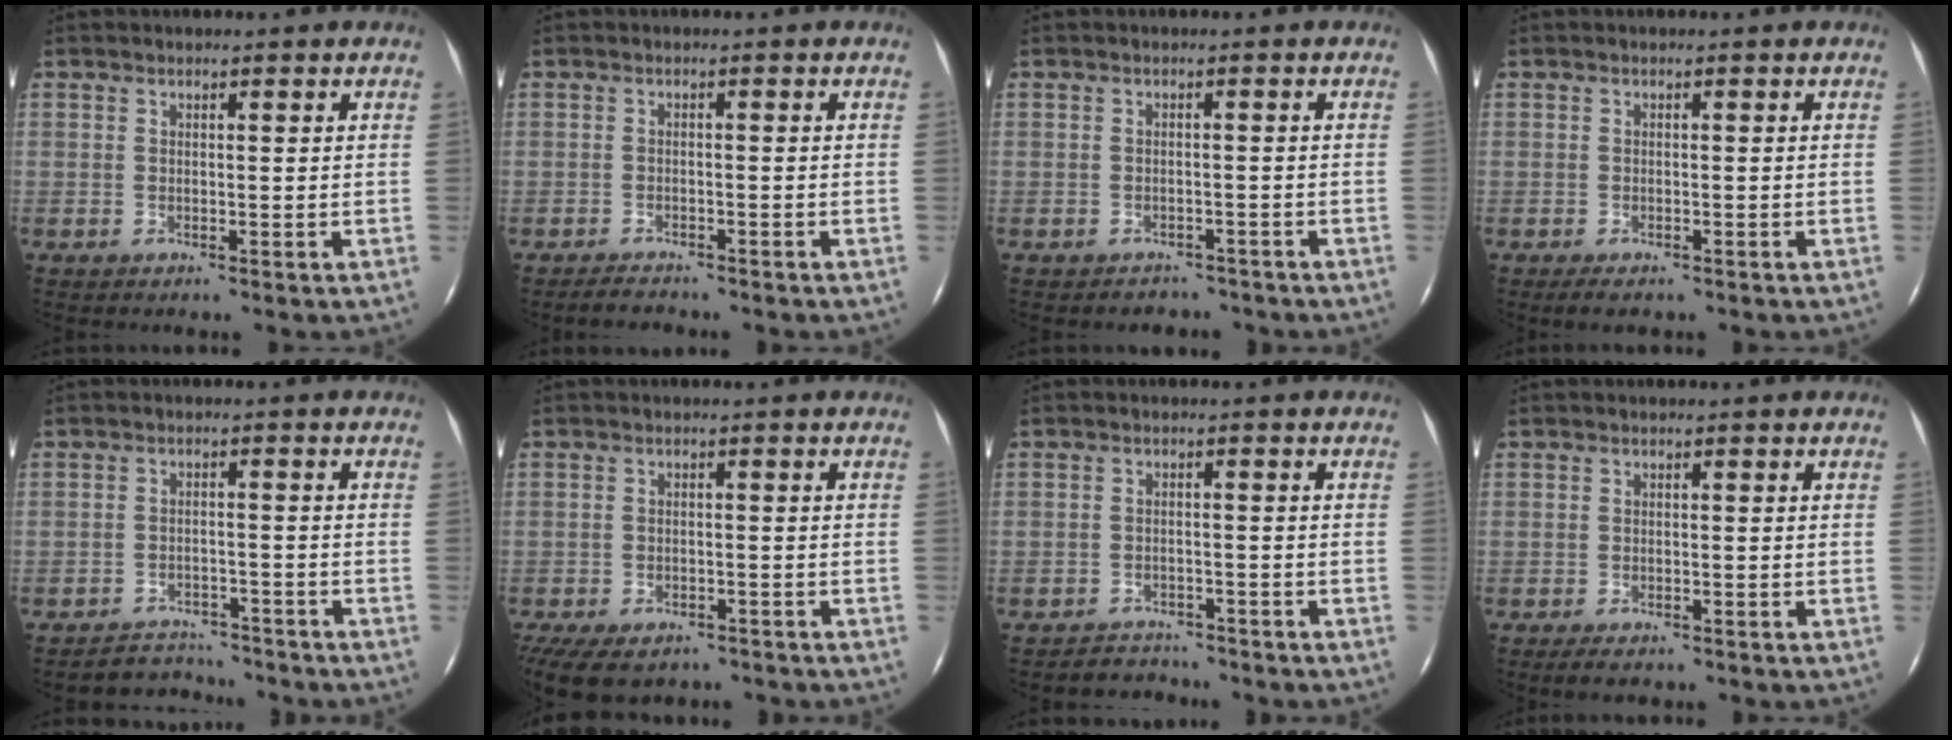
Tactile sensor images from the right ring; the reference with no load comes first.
{"total": 3.2, "force": [-3.0, 0.9, 0.9], "torque": [-0.025, 0.001, -0.046]}
{"total": 4.4, "force": [-3.8, 2.3, 0.6], "torque": [-0.006, 0.013, -0.044]}
{"total": 2.7, "force": [-2.0, 1.1, 1.5], "torque": [-0.031, -0.009, -0.031]}
{"total": 8.1, "force": [-7.5, 3.0, 1.0], "torque": [-0.032, 0.020, -0.098]}
{"total": 3.9, "force": [-2.7, 2.1, 1.9], "torque": [-0.043, -0.013, -0.037]}
{"total": 5.8, "force": [-5.2, 2.5, 0.6], "torque": [-0.018, 0.018, -0.071]}
{"total": 3.0, "force": [-2.3, 1.2, 1.6], "torque": [-0.034, -0.009, -0.036]}